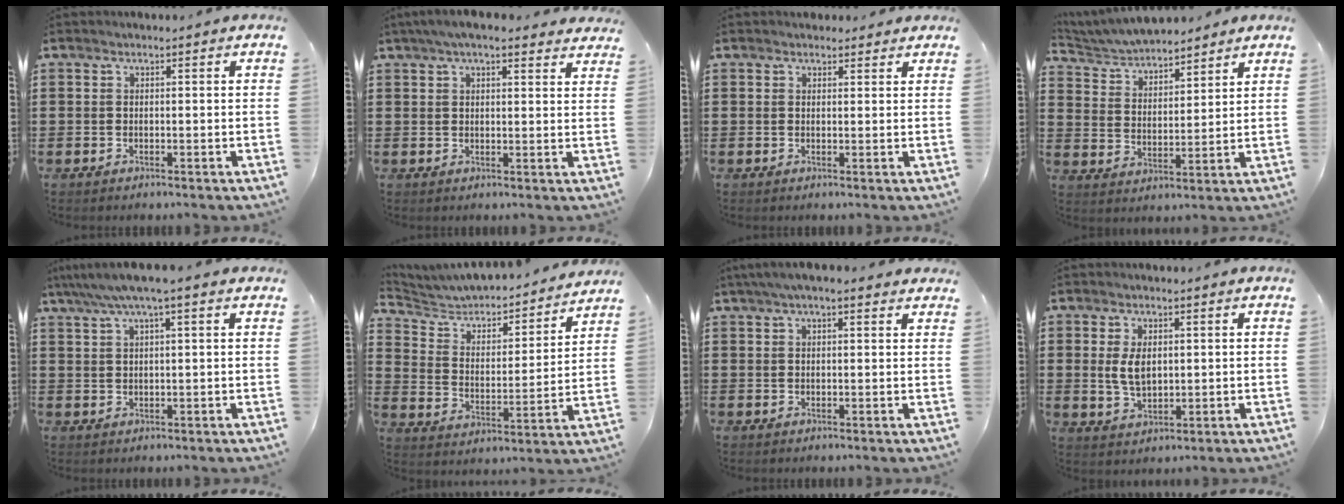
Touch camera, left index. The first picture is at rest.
{"total": 4.5, "force": [3.7, 0.9, 2.4], "torque": [-0.055, 0.002, 0.068]}
{"total": 1.5, "force": [1.4, 0.6, 0.2], "torque": [-0.006, 0.005, 0.027]}
{"total": 5.0, "force": [4.9, 0.8, 0.7], "torque": [-0.039, -0.022, 0.086]}
{"total": 4.5, "force": [2.8, 0.1, 3.5], "torque": [-0.073, 0.000, 0.049]}
{"total": 4.2, "force": [4.0, 1.2, 0.6], "torque": [-0.042, -0.036, 0.058]}
{"total": 3.5, "force": [2.6, 0.7, 2.3], "torque": [-0.050, 0.006, 0.046]}
{"total": 4.6, "force": [0.8, 2.7, 3.6], "torque": [-0.091, 0.003, 0.009]}